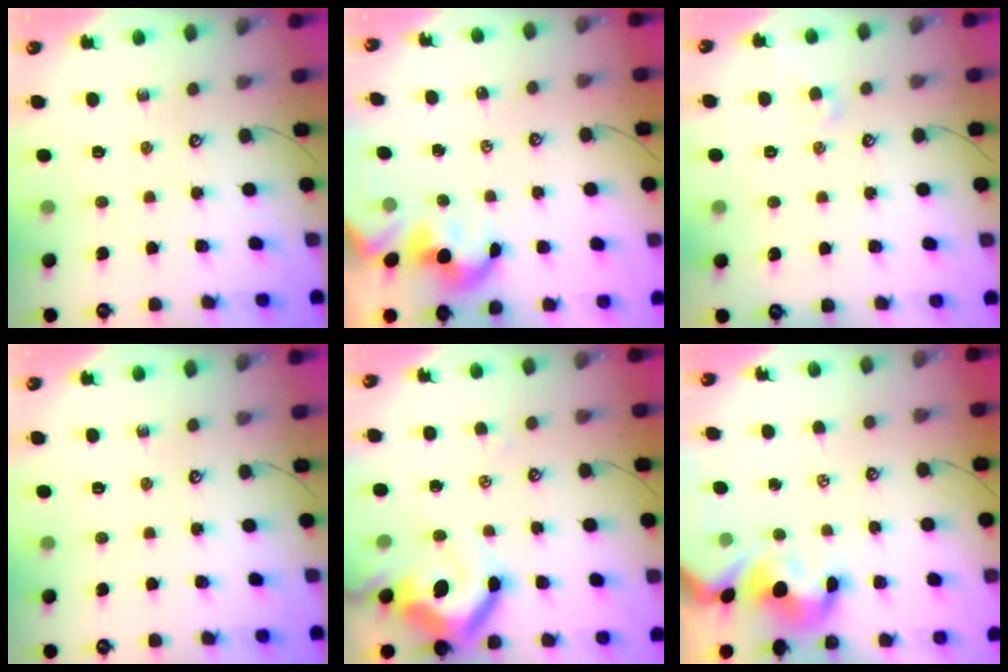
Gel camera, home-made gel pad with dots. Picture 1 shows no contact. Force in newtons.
{"total": 2.2, "press": 2.1, "slide": 0.4}
{"total": 0.7, "press": 0.6, "slide": 0.4}
{"total": 0.0}
{"total": 12.6, "press": 12.5, "slide": 1.9}
{"total": 3.0, "press": 2.8, "slide": 1.0}